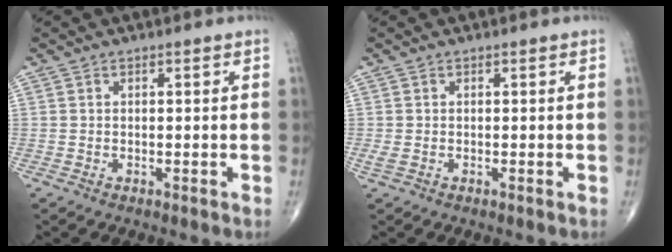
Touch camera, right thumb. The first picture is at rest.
{"total": 1.1, "force": [-0.2, 0.5, 0.9], "torque": [-0.027, -0.002, -0.003]}